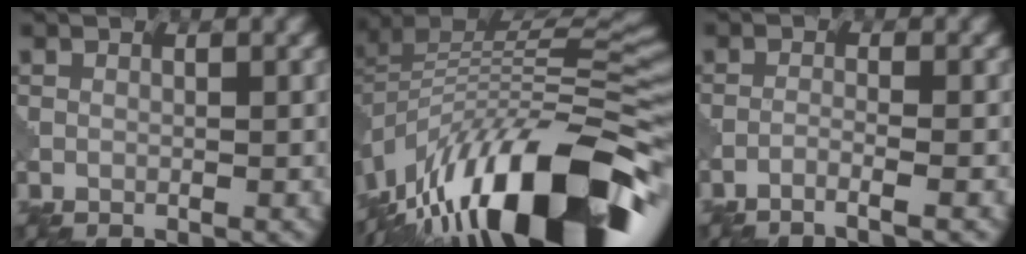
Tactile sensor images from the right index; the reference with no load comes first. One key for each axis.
{"total": 17.2, "fx": -9.3, "fy": 6.5, "fz": 13.0, "tx": -0.230, "ty": 0.015, "tz": -0.167}
{"total": 1.9, "fx": -1.4, "fy": 0.1, "fz": 1.3, "tx": -0.014, "ty": 0.001, "tz": -0.042}